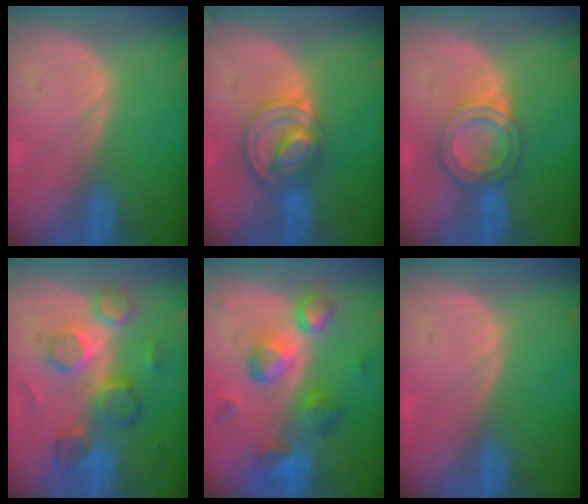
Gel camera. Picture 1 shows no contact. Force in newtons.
{"total": 8.0, "press": 6.9, "slide": 4.0}
{"total": 6.2, "press": 5.4, "slide": 3.0}
{"total": 8.7, "press": 8.4, "slide": 2.3}
{"total": 9.4, "press": 8.3, "slide": 4.4}
{"total": 0.0}